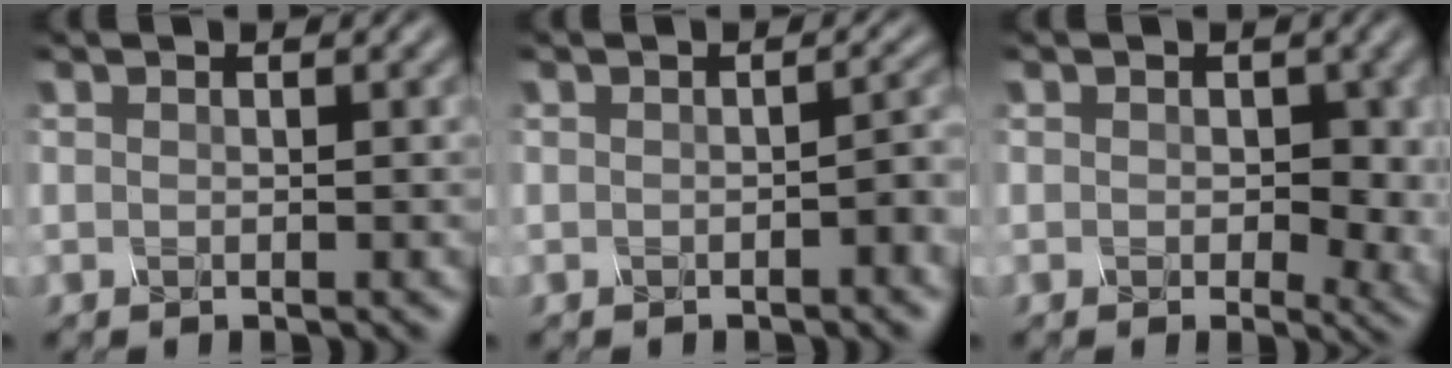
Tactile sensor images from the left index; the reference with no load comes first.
{"total": 1.6, "force": [-0.6, 0.4, 1.5], "torque": [-0.021, 0.006, -0.008]}
{"total": 4.6, "force": [0.5, 3.0, 3.5], "torque": [-0.035, -0.011, 0.005]}